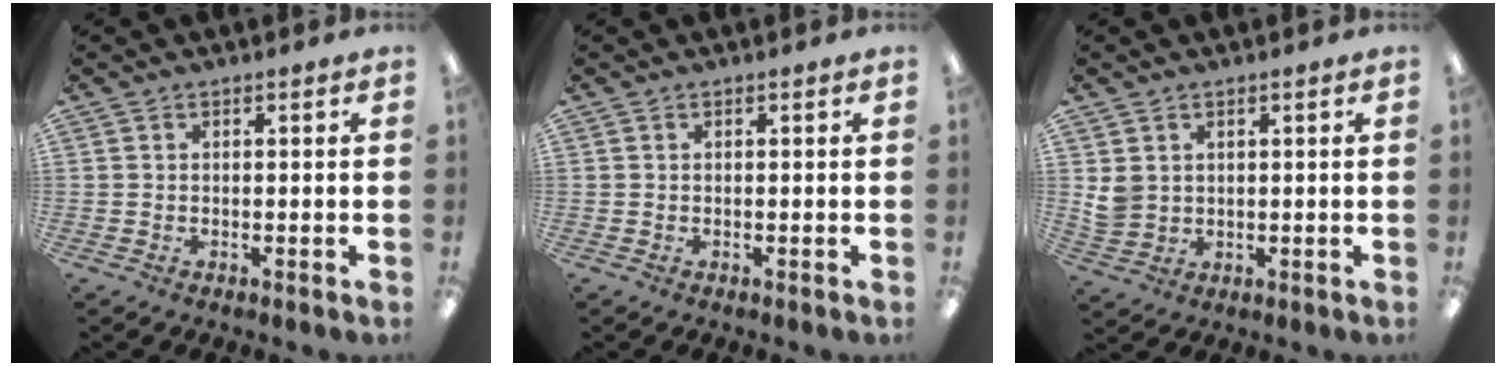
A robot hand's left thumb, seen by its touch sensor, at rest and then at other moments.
{"total": 0.0}
{"total": 4.0, "force": [1.7, 3.3, 1.3], "torque": [-0.024, -0.001, 0.034]}